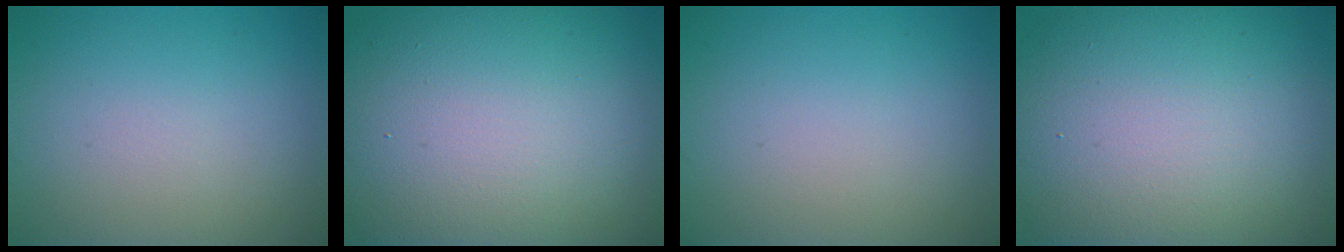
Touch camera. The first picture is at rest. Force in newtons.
{"total": 19.2, "press": 19.1, "slide": 0.9}
{"total": 0.0}
{"total": 17.9, "press": 17.9, "slide": 1.1}